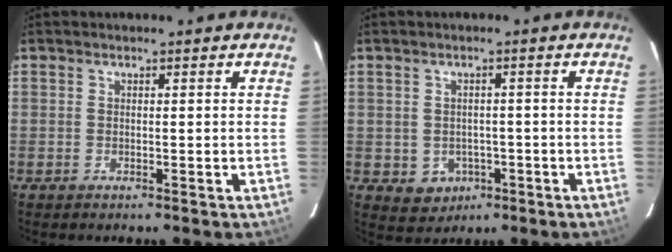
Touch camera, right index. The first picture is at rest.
{"total": 5.0, "force": [-1.5, 4.6, 1.1], "torque": [-0.032, 0.010, -0.005]}